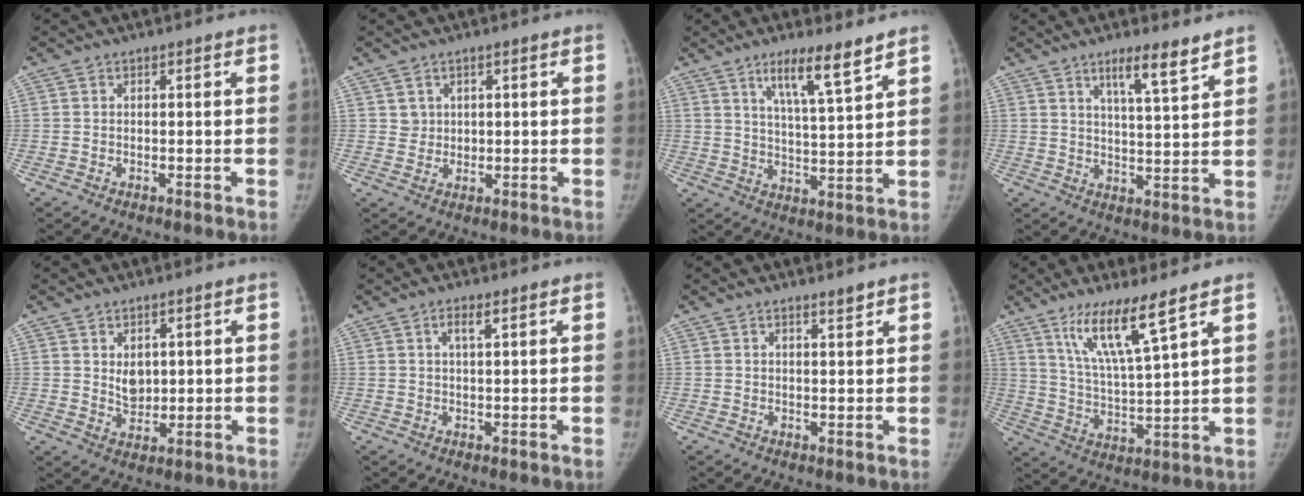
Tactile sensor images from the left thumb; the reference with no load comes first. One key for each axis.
{"total": 2.0, "fx": 0.9, "fy": 1.8, "fz": 0.2, "tx": 0.014, "ty": -0.004, "tz": 0.013}
{"total": 9.5, "fx": 6.4, "fy": 1.0, "fz": 6.9, "tx": -0.111, "ty": -0.043, "tz": 0.111}
{"total": 7.3, "fx": 5.2, "fy": 0.9, "fz": 5.1, "tx": -0.076, "ty": -0.040, "tz": 0.084}
{"total": 4.2, "fx": 1.2, "fy": 3.1, "fz": 2.6, "tx": -0.026, "ty": -0.013, "tz": 0.027}
{"total": 2.4, "fx": 1.2, "fy": 0.5, "fz": 2.0, "tx": -0.038, "ty": -0.002, "tz": 0.023}
{"total": 1.4, "fx": 1.2, "fy": 0.0, "fz": 0.6, "tx": -0.006, "ty": -0.012, "tz": 0.020}
{"total": 11.5, "fx": 7.5, "fy": 0.8, "fz": 8.6, "tx": -0.163, "ty": -0.049, "tz": 0.150}